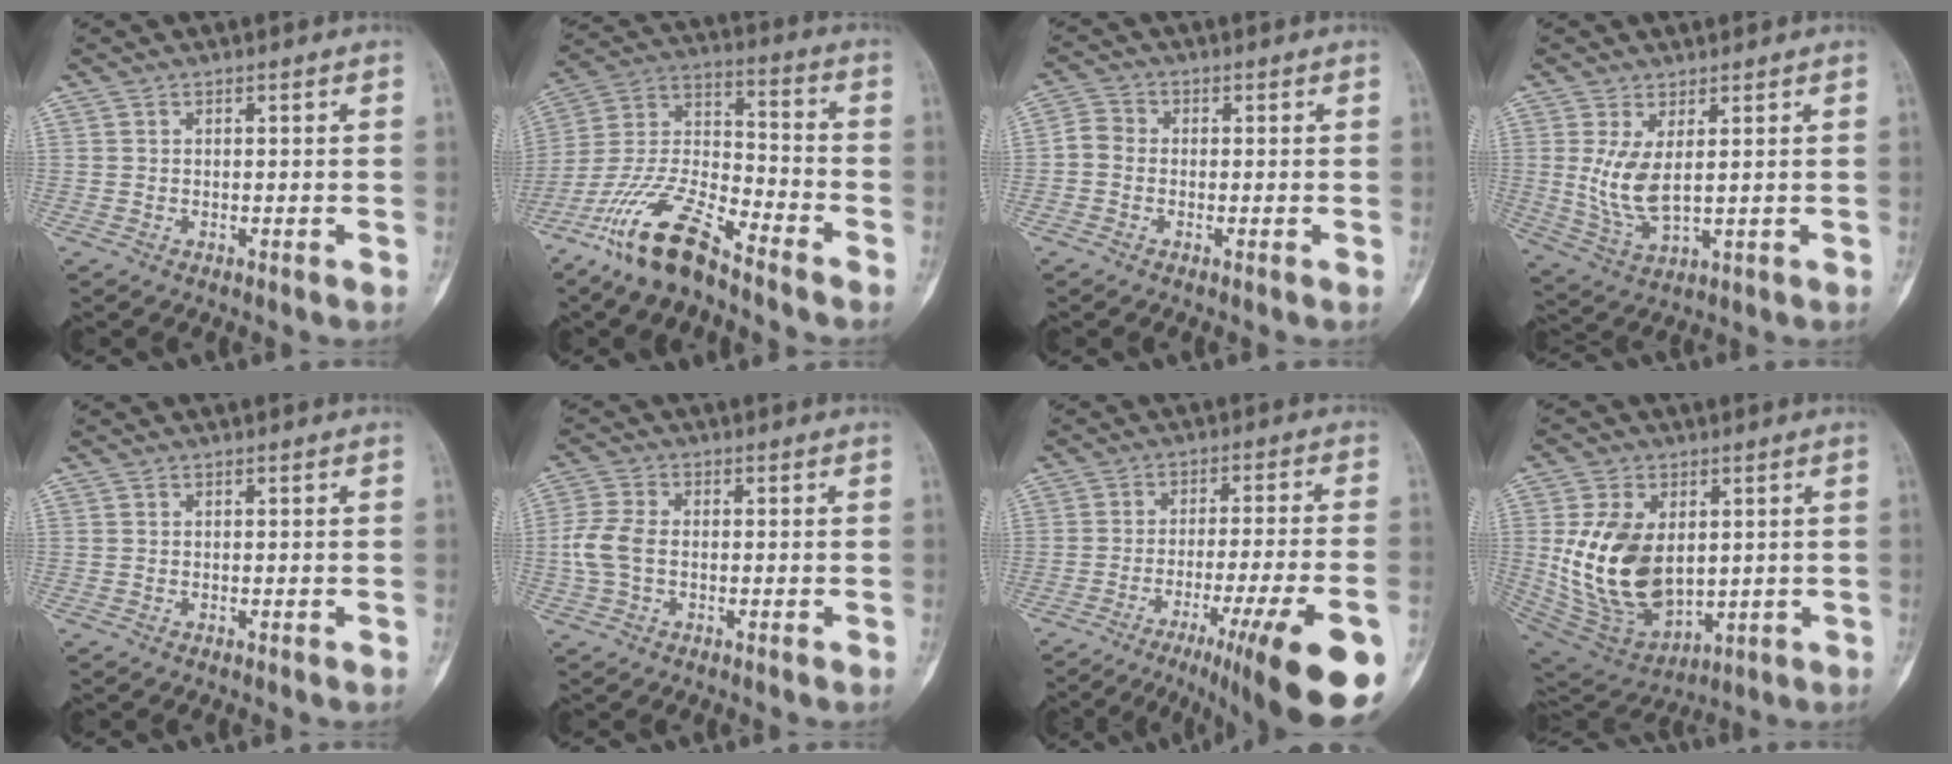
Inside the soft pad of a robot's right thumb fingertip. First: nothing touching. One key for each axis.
{"total": 15.8, "fx": -11.5, "fy": 4.3, "fz": 9.8, "tx": -0.192, "ty": 0.068, "tz": -0.223}
{"total": 3.2, "fx": -0.7, "fy": 2.6, "fz": 1.7, "tx": -0.027, "ty": 0.008, "tz": -0.025}
{"total": 7.5, "fx": 1.5, "fy": 3.1, "fz": 6.7, "tx": -0.146, "ty": -0.021, "tz": 0.042}
{"total": 0.0}
{"total": 5.7, "fx": -0.7, "fy": 3.6, "fz": 4.3, "tx": -0.110, "ty": 0.012, "tz": -0.019}
{"total": 20.0, "fx": -10.4, "fy": 2.1, "fz": 17.0, "tx": -0.197, "ty": 0.028, "tz": -0.151}
{"total": 18.4, "fx": 1.6, "fy": 11.9, "fz": 13.9, "tx": -0.243, "ty": -0.019, "tz": 0.057}